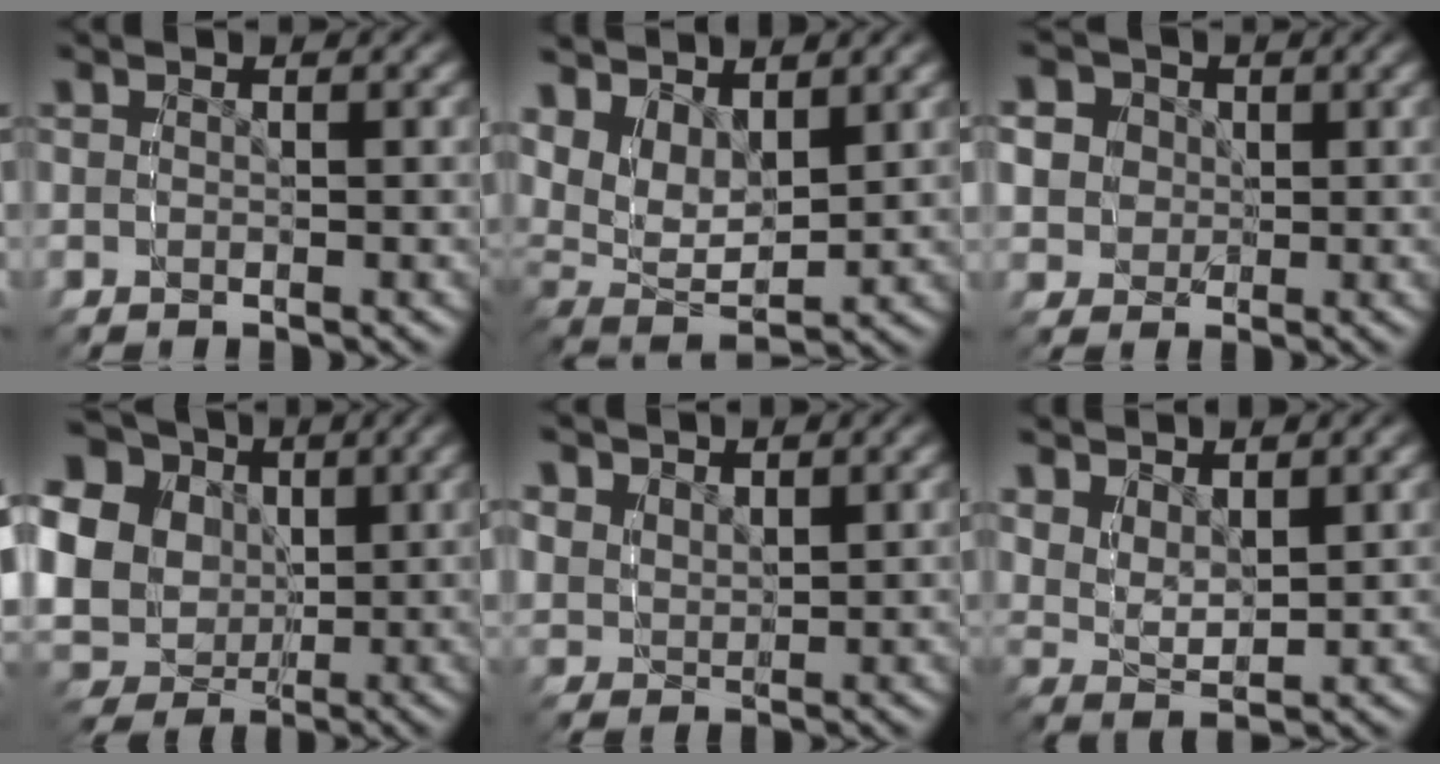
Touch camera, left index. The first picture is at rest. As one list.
[{"total": 7.6, "force": [2.3, 5.6, 4.6], "torque": [-0.114, -0.014, 0.039]}, {"total": 8.8, "force": [2.7, 7.5, 3.7], "torque": [-0.074, 0.002, 0.040]}, {"total": 15.3, "force": [2.5, 13.0, 7.6], "torque": [-0.166, -0.012, 0.029]}, {"total": 2.8, "force": [2.0, 1.7, 0.9], "torque": [-0.023, -0.007, 0.048]}, {"total": 4.0, "force": [2.5, 2.0, 2.4], "torque": [-0.053, -0.007, 0.048]}]